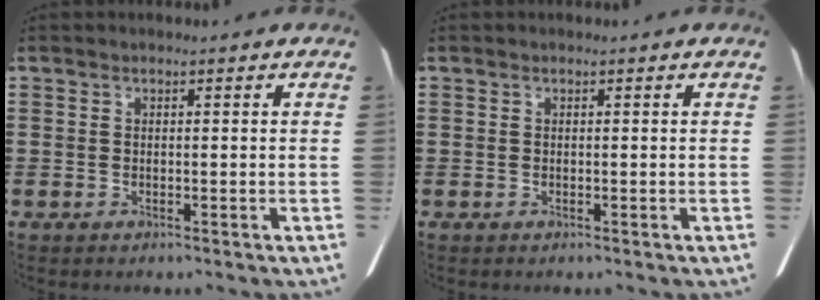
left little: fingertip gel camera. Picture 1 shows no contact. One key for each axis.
{"total": 0.0}